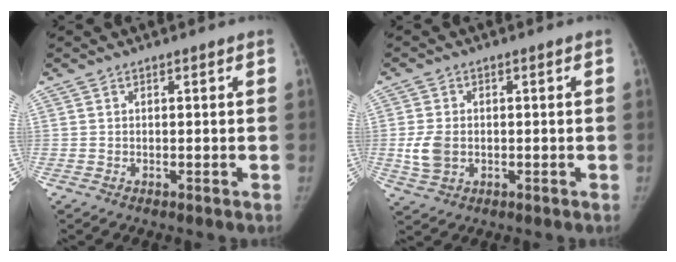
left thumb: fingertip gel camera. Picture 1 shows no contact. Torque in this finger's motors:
{"motor_torque": [-0.07, 0.08, 0.56, -0.43, 0.03]}